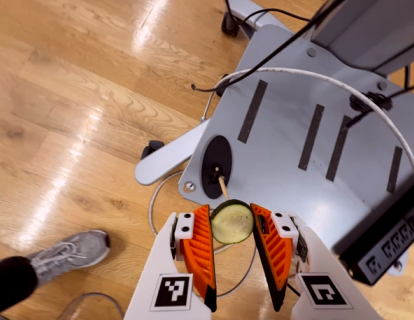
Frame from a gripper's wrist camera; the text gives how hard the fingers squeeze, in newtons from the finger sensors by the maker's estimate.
{"total": 7.8, "left": 7.8, "right": 7.9}